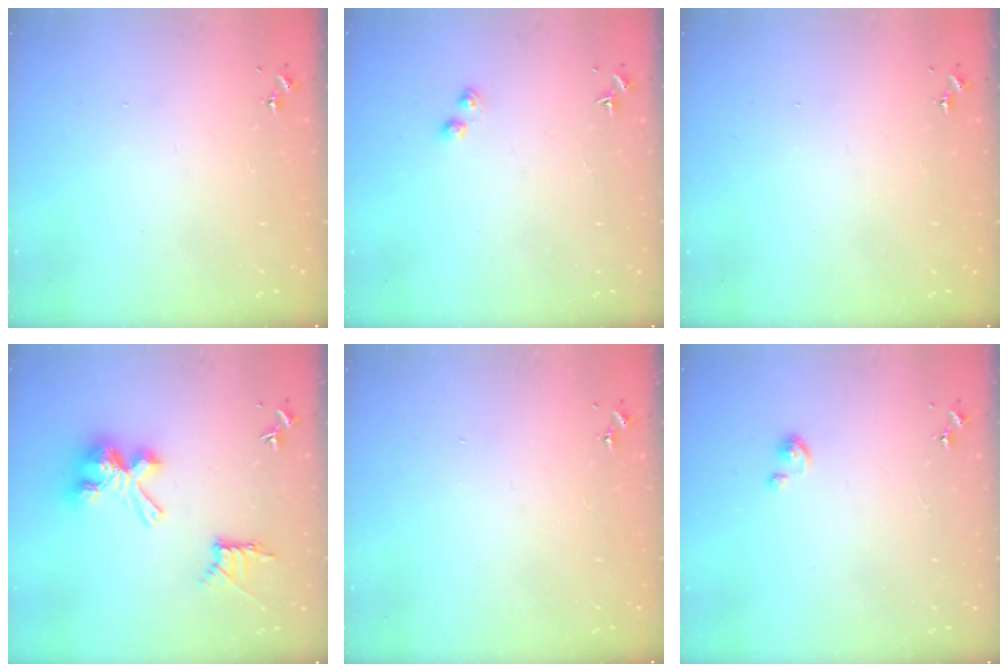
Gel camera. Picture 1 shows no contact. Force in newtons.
{"total": 2.8, "press": 2.7, "slide": 0.4}
{"total": 0.0}
{"total": 15.2, "press": 15.2, "slide": 0.9}
{"total": 0.0}
{"total": 2.4, "press": 2.4, "slide": 0.3}